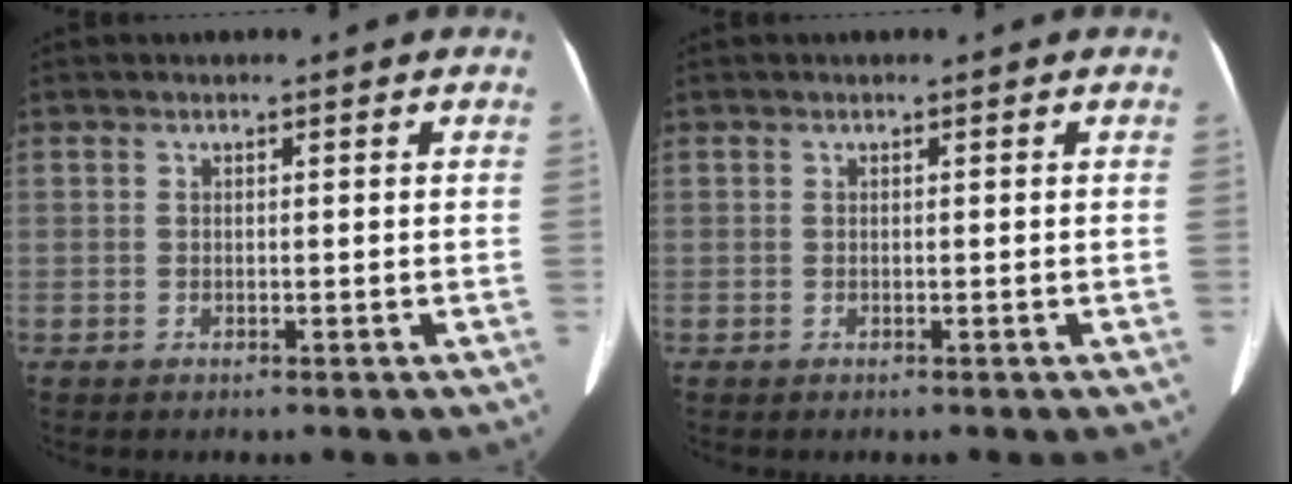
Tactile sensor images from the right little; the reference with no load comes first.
{"total": 0.0}